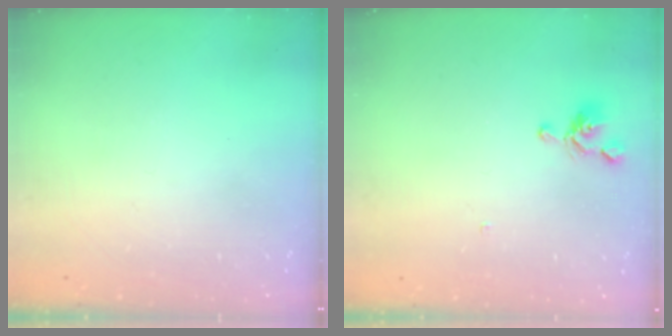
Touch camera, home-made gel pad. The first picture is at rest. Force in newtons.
{"total": 0.8, "press": 0.7, "slide": 0.5}